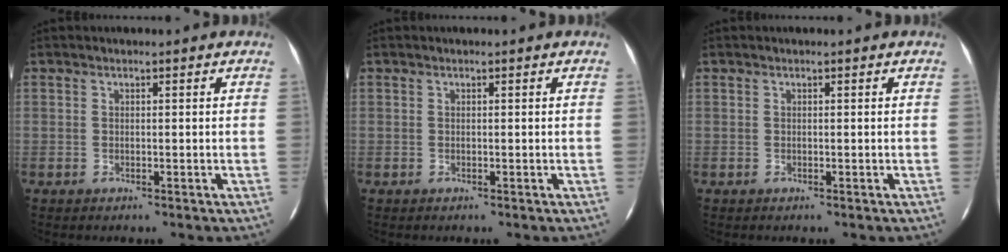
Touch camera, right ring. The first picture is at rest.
{"total": 0.0}
{"total": 0.0}